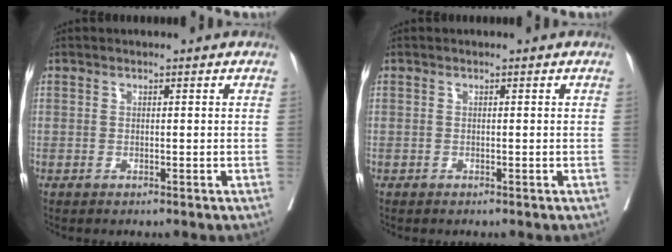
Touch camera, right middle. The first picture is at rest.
{"total": 0.0}